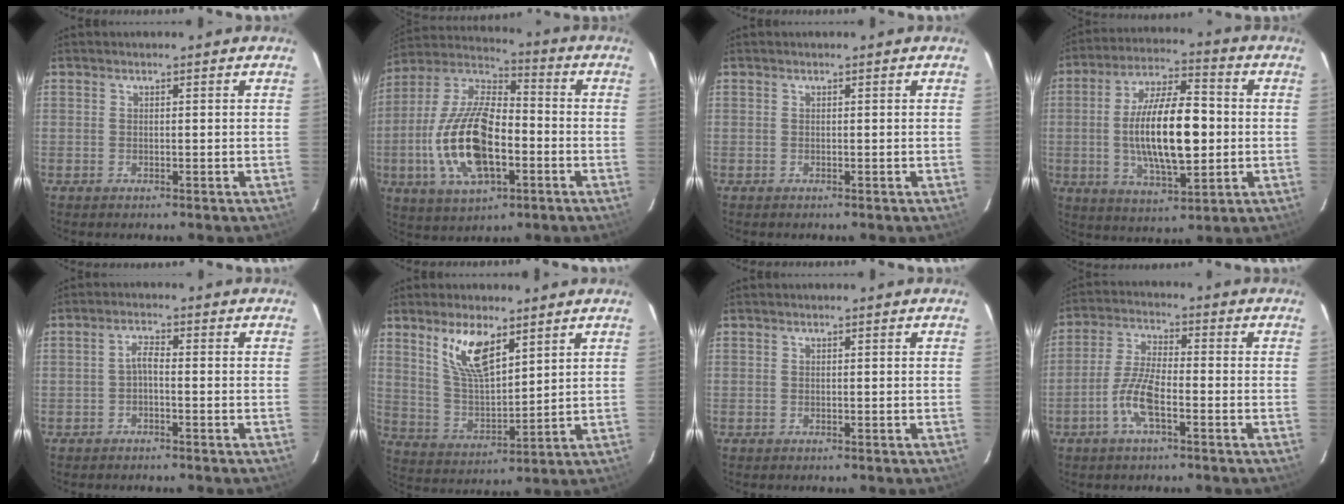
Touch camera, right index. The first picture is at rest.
{"total": 19.9, "force": [-5.0, 9.2, 16.9], "torque": [-0.351, -0.002, -0.091]}
{"total": 0.0}
{"total": 17.1, "force": [-1.0, 6.5, 15.9], "torque": [-0.289, 0.005, -0.013]}
{"total": 1.9, "force": [-0.9, 0.5, 1.6], "torque": [-0.034, 0.007, -0.019]}
{"total": 10.5, "force": [6.3, 4.0, 7.4], "torque": [-0.141, 0.002, 0.132]}
{"total": 0.0}
{"total": 7.6, "force": [-3.4, 1.9, 6.5], "torque": [-0.140, 0.003, -0.069]}